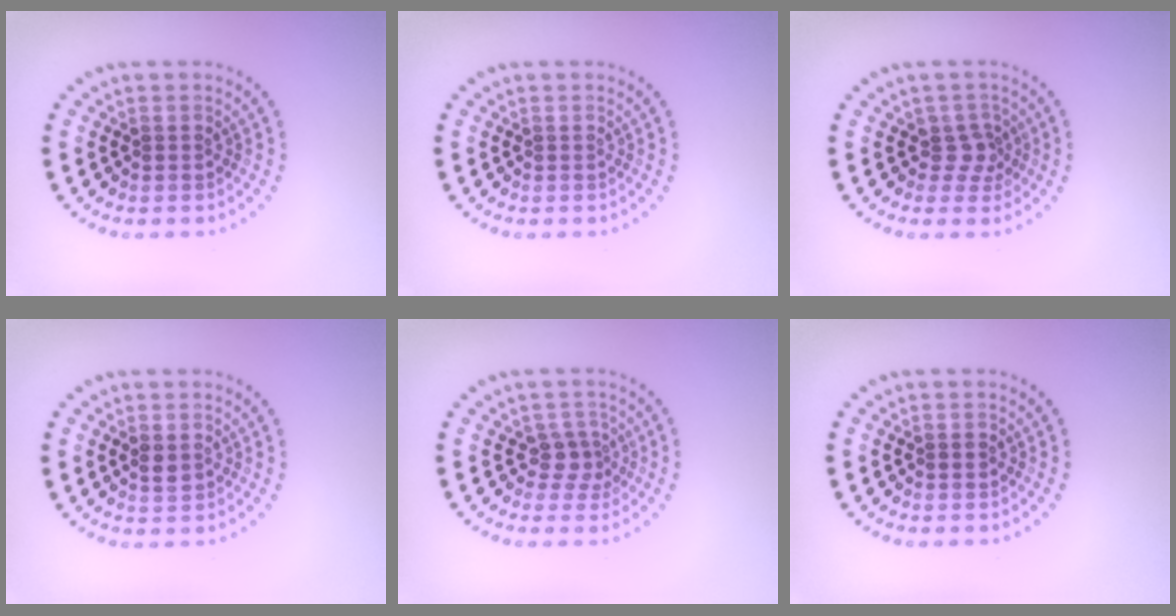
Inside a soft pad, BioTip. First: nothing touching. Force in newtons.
{"total": 0.0}
{"total": 2.0, "press": 1.5, "slide": 1.3}
{"total": 1.5, "press": 1.5, "slide": 0.1}
{"total": 2.1, "press": 1.6, "slide": 1.4}
{"total": 0.8, "press": 0.8, "slide": 0.2}